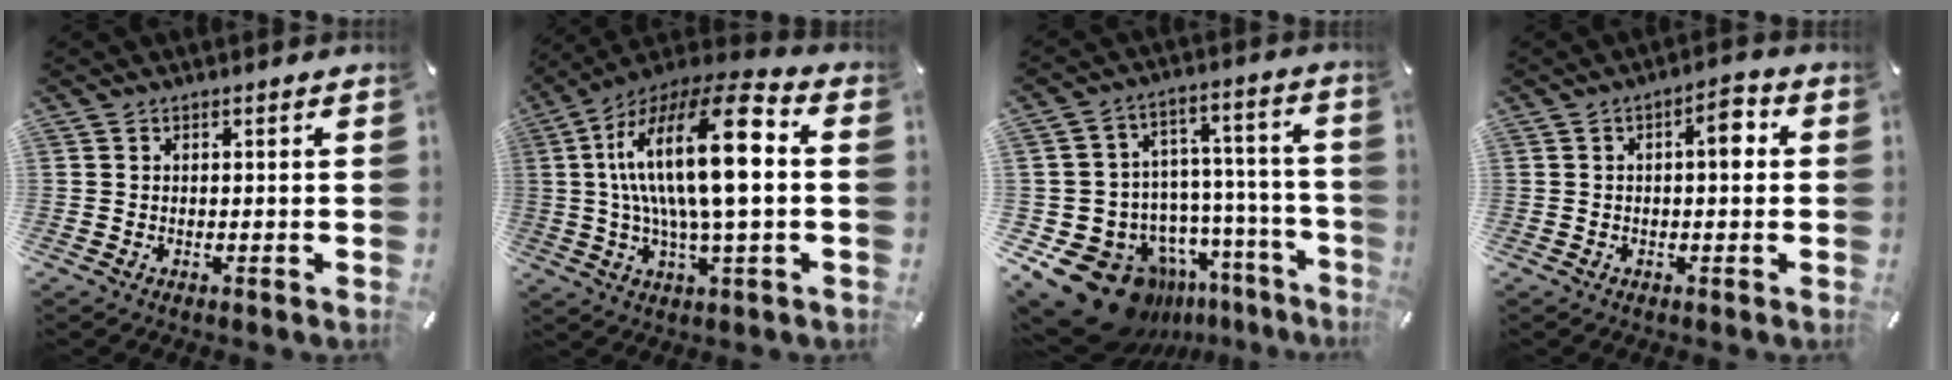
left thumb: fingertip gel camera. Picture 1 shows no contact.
{"total": 23.7, "force": [2.8, 7.6, 22.3], "torque": [-0.432, -0.006, 0.035]}
{"total": 20.2, "force": [-13.7, 11.4, 9.4], "torque": [-0.161, 0.069, -0.207]}
{"total": 5.7, "force": [0.7, 2.5, 5.0], "torque": [-0.068, 0.007, 0.003]}